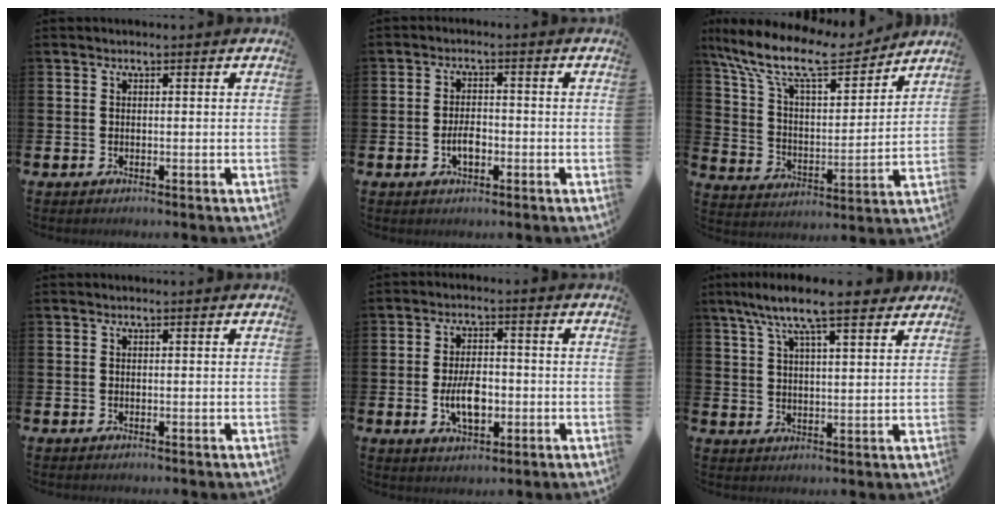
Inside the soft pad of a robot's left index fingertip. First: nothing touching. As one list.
[{"total": 3.0, "force": [-0.9, 1.6, 2.3], "torque": [-0.029, -0.002, -0.021]}, {"total": 12.7, "force": [10.9, 3.5, 5.7], "torque": [-0.146, -0.062, 0.190]}, {"total": 0.0}, {"total": 5.7, "force": [-1.2, 3.0, 4.6], "torque": [-0.064, -0.005, -0.027]}, {"total": 9.5, "force": [8.1, 1.6, 4.8], "torque": [-0.099, -0.027, 0.144]}]